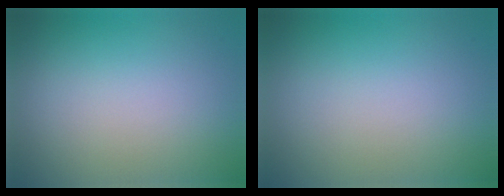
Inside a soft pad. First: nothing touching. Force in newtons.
{"total": 0.0}